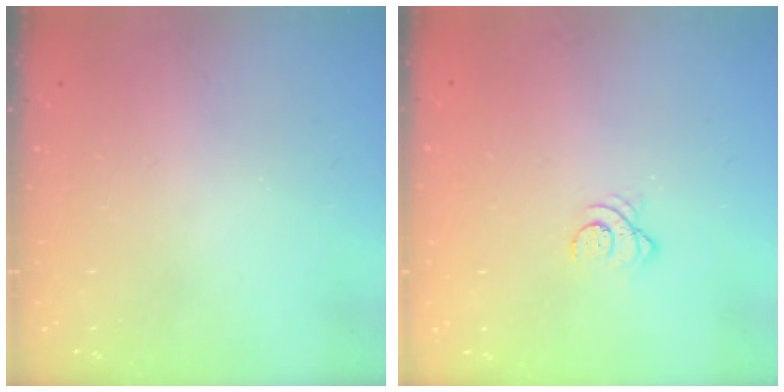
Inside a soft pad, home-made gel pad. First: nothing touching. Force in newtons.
{"total": 3.1, "press": 3.1, "slide": 0.1}